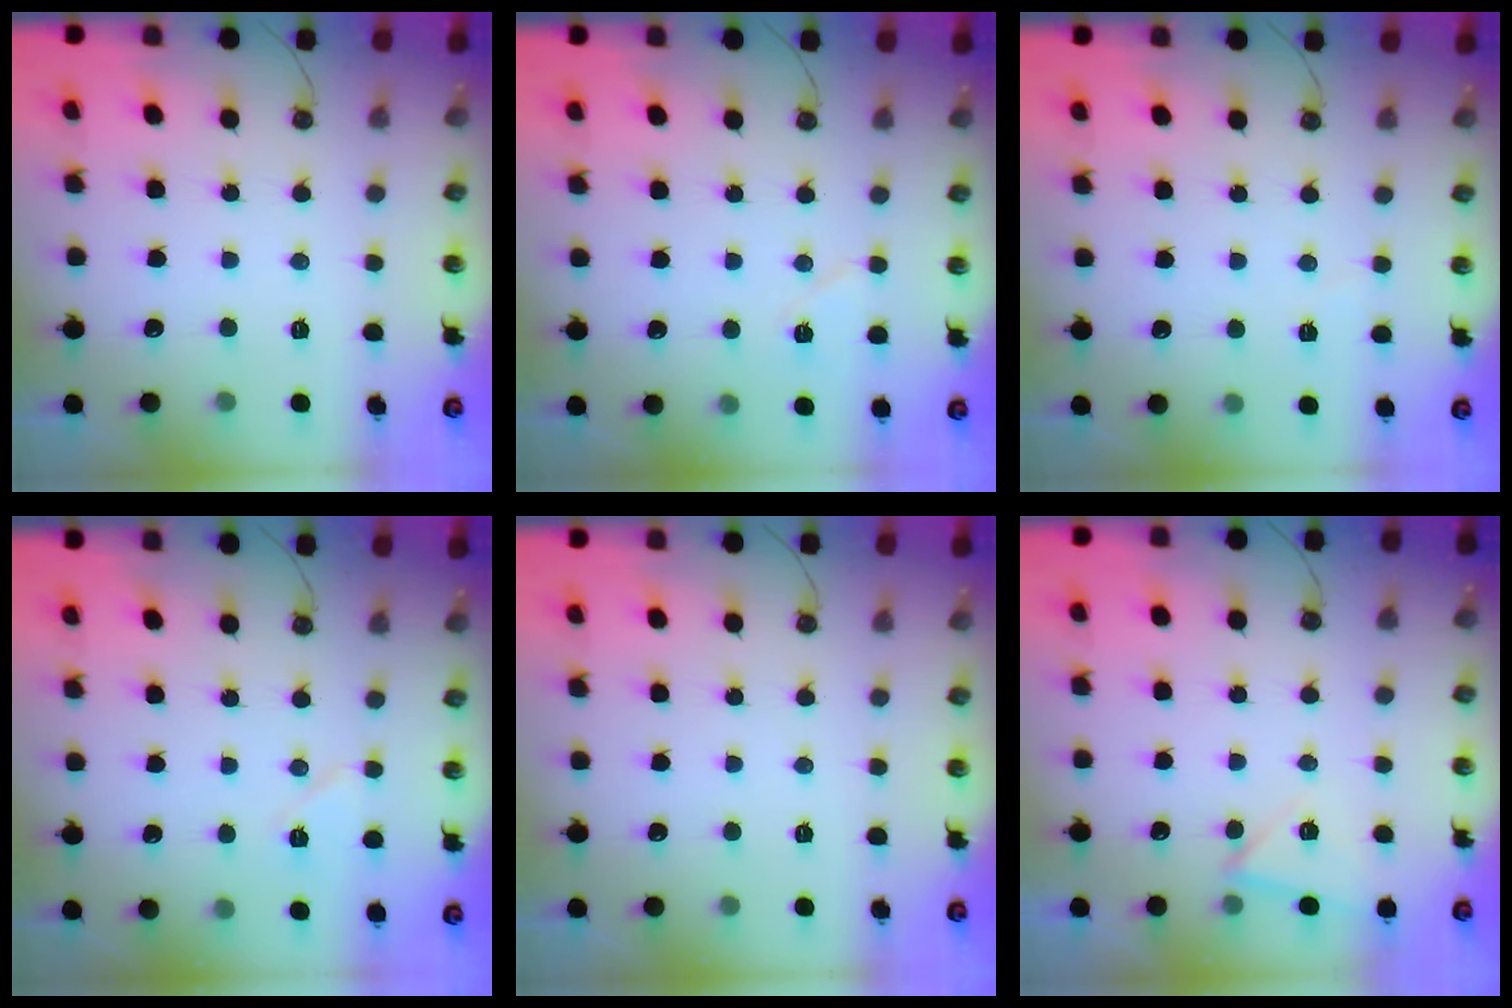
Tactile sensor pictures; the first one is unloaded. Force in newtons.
{"total": 6.2, "press": 5.7, "slide": 2.5}
{"total": 2.8, "press": 2.7, "slide": 0.8}
{"total": 6.0, "press": 5.9, "slide": 1.1}
{"total": 0.0}
{"total": 4.2, "press": 4.0, "slide": 1.5}